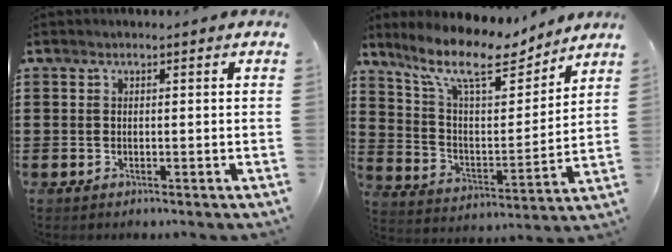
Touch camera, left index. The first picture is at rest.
{"total": 11.7, "force": [8.7, 3.2, 7.0], "torque": [-0.160, -0.039, 0.149]}